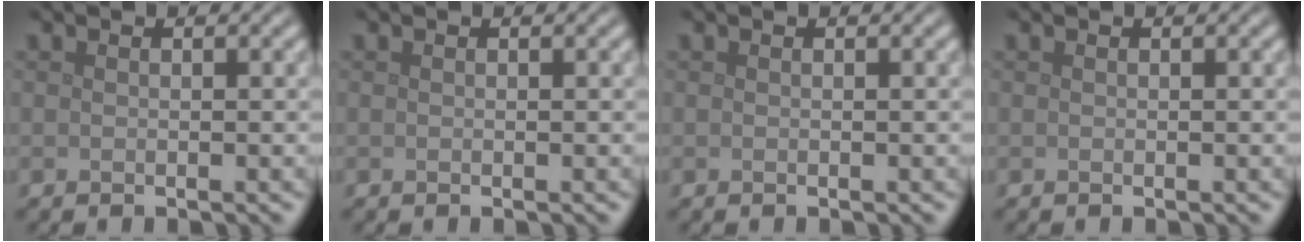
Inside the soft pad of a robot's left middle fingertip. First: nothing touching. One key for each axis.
{"total": 0.0}
{"total": 0.0}
{"total": 0.0}